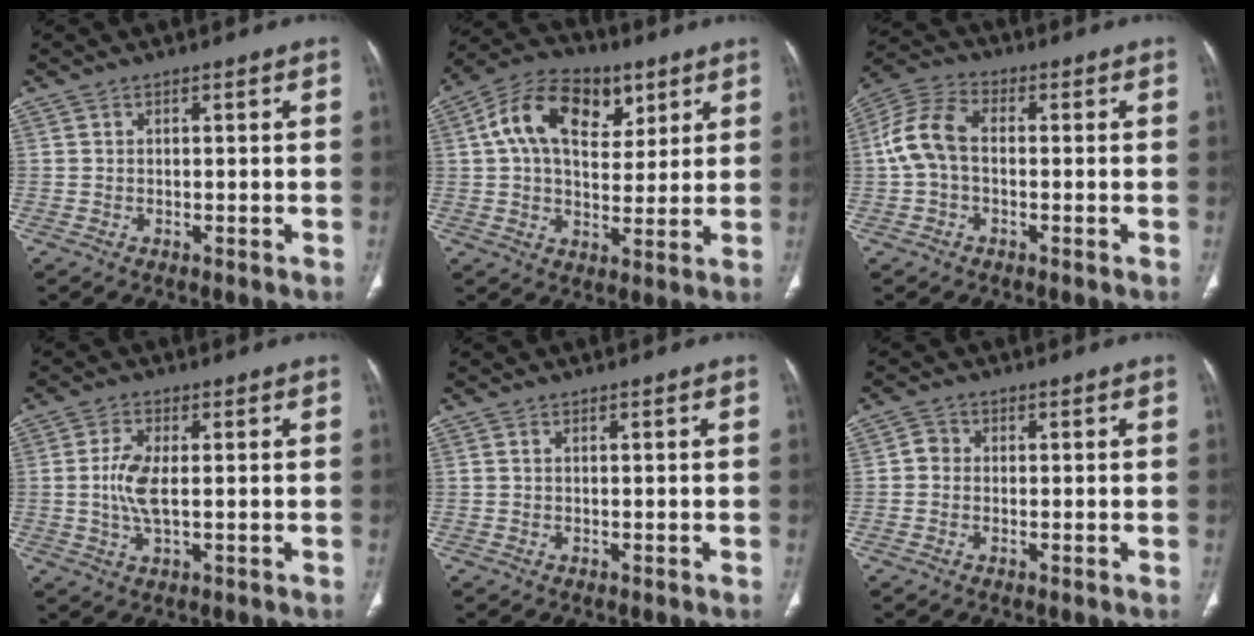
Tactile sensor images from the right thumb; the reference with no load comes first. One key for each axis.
{"total": 16.1, "fx": 5.8, "fy": 10.3, "fz": 11.0, "tx": -0.155, "ty": 0.000, "tz": 0.093}
{"total": 8.7, "fx": -0.3, "fy": 5.6, "fz": 6.7, "tx": -0.139, "ty": 0.027, "tz": -0.016}
{"total": 4.0, "fx": 0.0, "fy": 1.7, "fz": 3.7, "tx": -0.086, "ty": 0.000, "tz": 0.001}
{"total": 0.0}
{"total": 2.2, "fx": -0.1, "fy": 2.0, "fz": 0.9, "tx": -0.005, "ty": 0.006, "tz": -0.009}